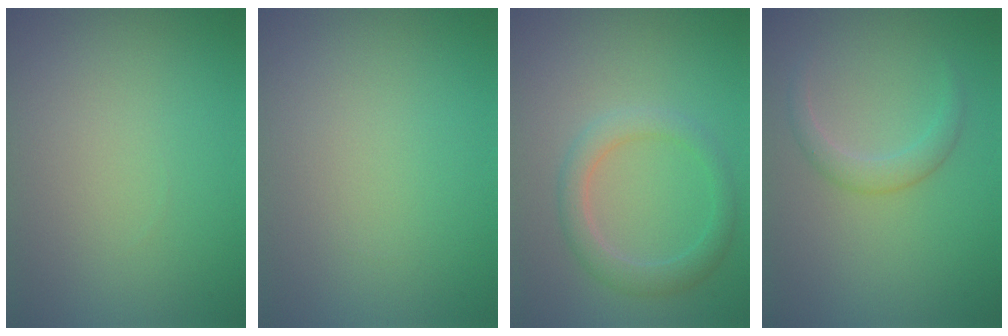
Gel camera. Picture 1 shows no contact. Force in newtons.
{"total": 0.0}
{"total": 2.8, "press": 2.8, "slide": 0.1}
{"total": 1.9, "press": 1.9, "slide": 0.1}